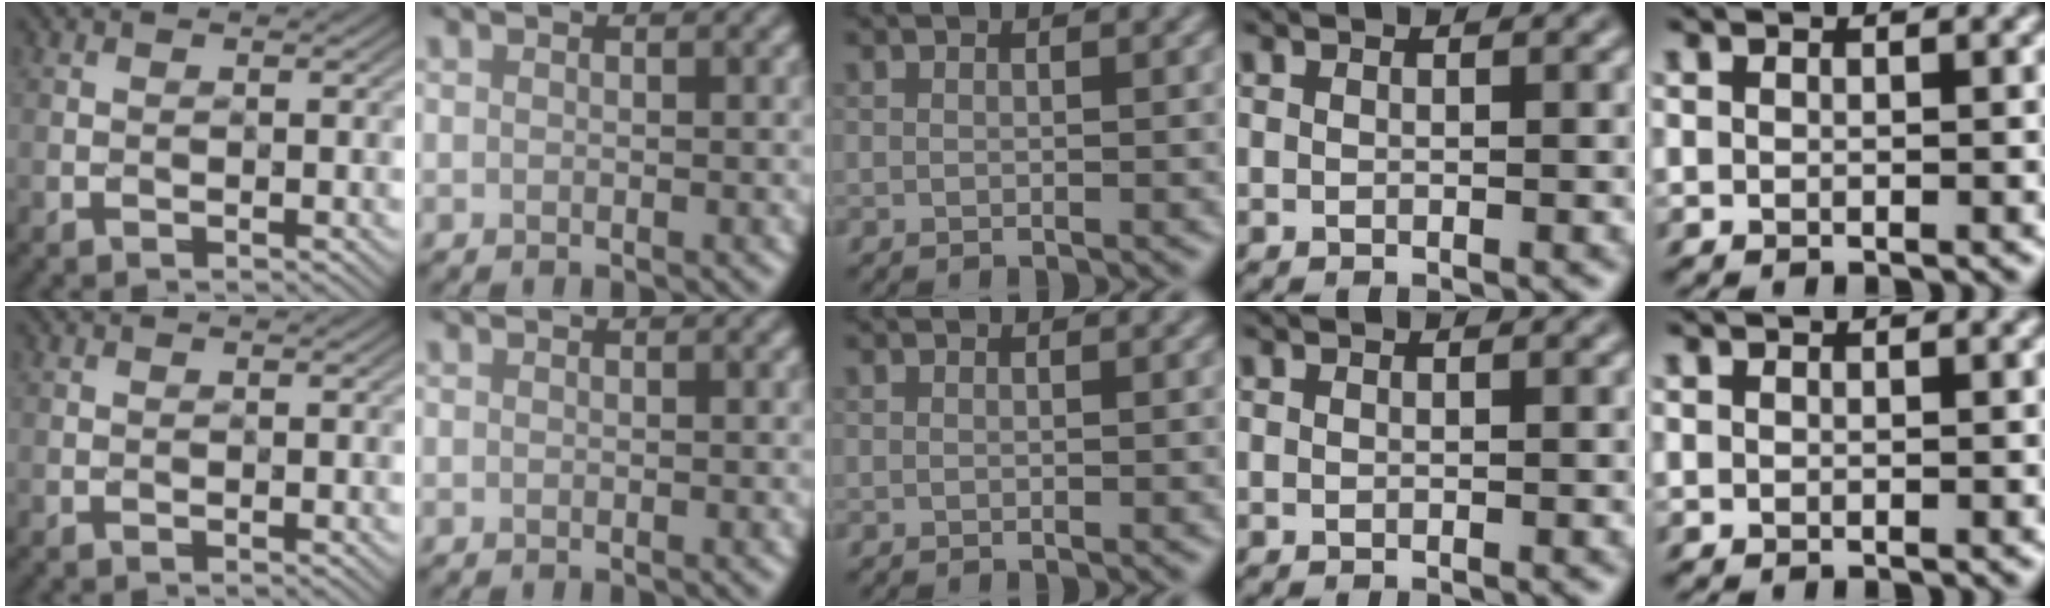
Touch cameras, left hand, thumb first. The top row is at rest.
{}